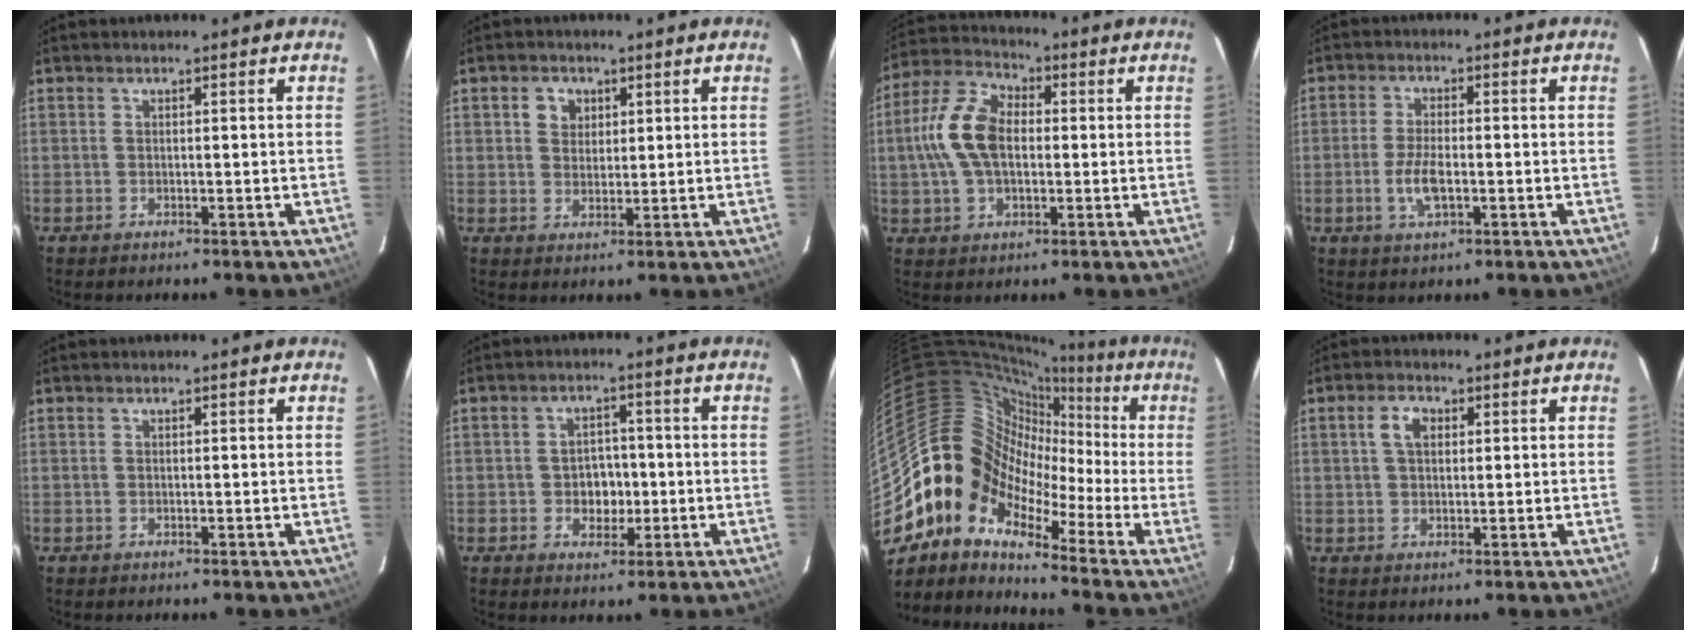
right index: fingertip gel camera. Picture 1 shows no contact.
{"total": 3.7, "force": [1.4, 3.2, 1.2], "torque": [-0.016, 0.011, 0.027]}
{"total": 12.5, "force": [0.5, 7.6, 9.9], "torque": [-0.211, 0.022, 0.006]}
{"total": 5.6, "force": [-1.6, 2.2, 4.9], "torque": [-0.101, -0.003, -0.030]}
{"total": 0.0}
{"total": 4.6, "force": [-0.9, 4.0, 2.2], "torque": [-0.039, 0.011, -0.008]}
{"total": 10.8, "force": [-2.6, 9.4, 4.6], "torque": [-0.078, 0.002, -0.084]}
{"total": 3.8, "force": [1.1, 2.4, 2.7], "torque": [-0.051, 0.012, 0.021]}